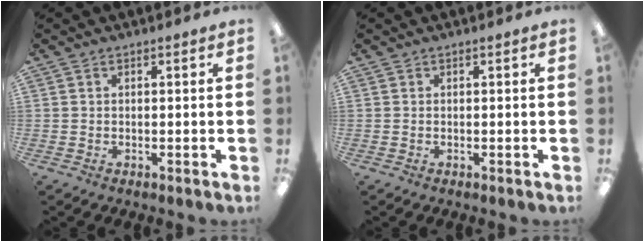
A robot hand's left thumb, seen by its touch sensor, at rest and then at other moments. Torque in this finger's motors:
{"motor_torque": [-0.02, -0.01, 0.05, -0.03, 0.00]}